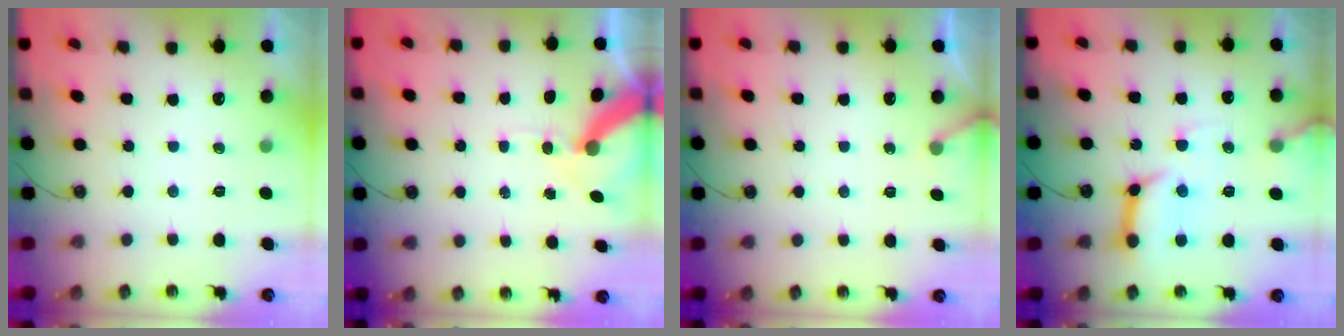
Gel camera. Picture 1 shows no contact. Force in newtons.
{"total": 10.7, "press": 10.6, "slide": 1.4}
{"total": 4.1, "press": 4.1, "slide": 0.4}
{"total": 14.2, "press": 14.1, "slide": 1.7}